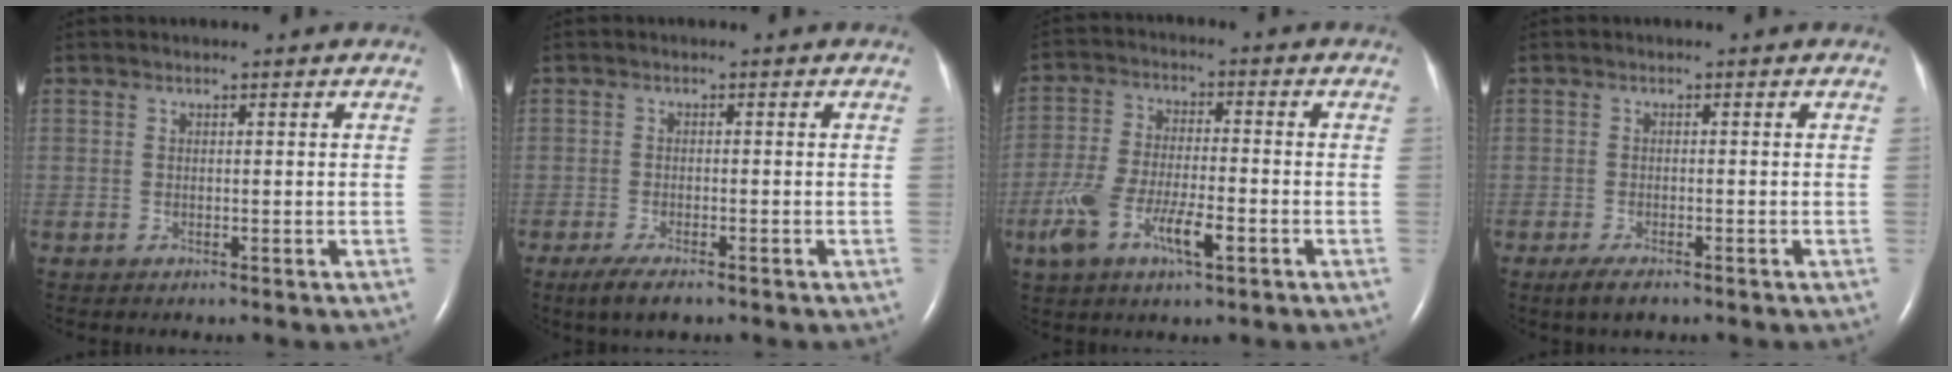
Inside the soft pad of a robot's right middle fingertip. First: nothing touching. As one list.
[{"total": 4.0, "force": [-2.8, 1.0, 2.8], "torque": [-0.055, -0.008, -0.044]}, {"total": 9.5, "force": [-4.0, 2.8, 8.1], "torque": [-0.171, -0.001, -0.071]}, {"total": 2.7, "force": [-1.9, 0.7, 1.9], "torque": [-0.042, -0.006, -0.032]}]